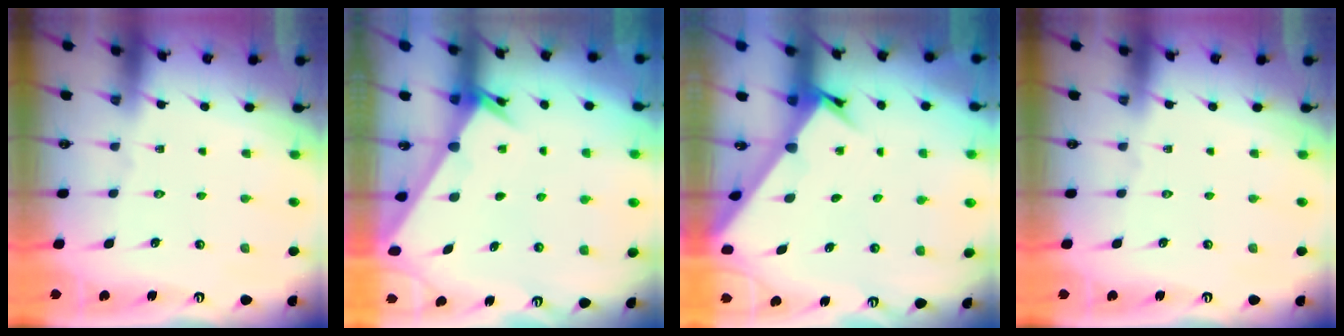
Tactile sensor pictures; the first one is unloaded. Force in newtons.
{"total": 1.8, "press": 1.8, "slide": 0.0}
{"total": 2.2, "press": 2.2, "slide": 0.2}
{"total": 0.0}